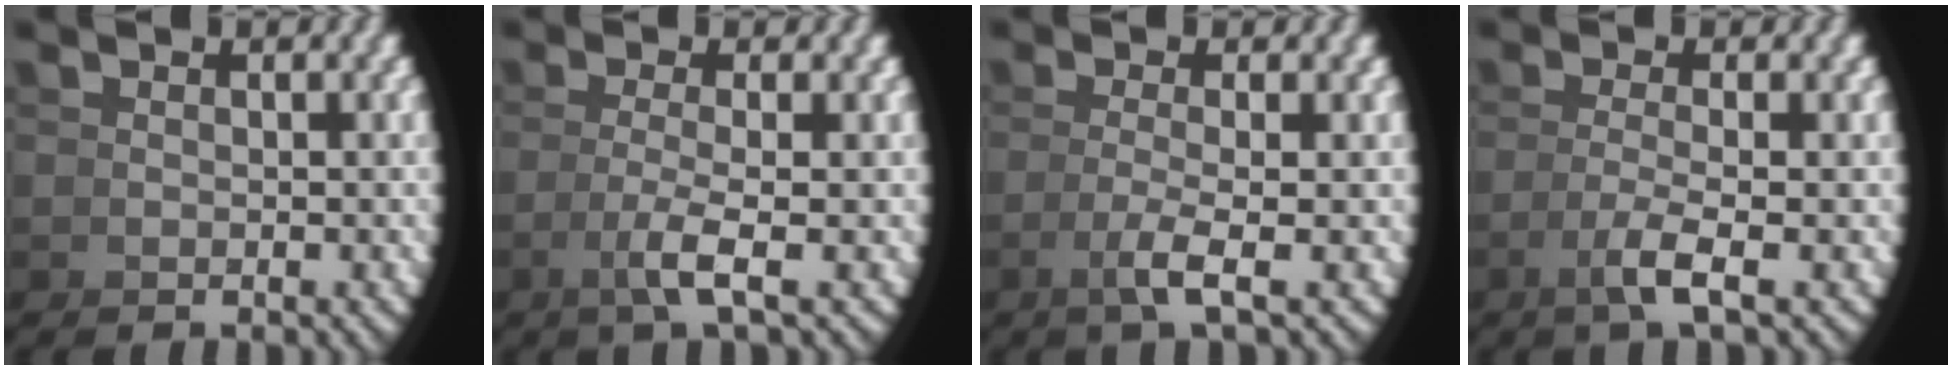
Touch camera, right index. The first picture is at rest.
{"total": 2.9, "force": [-0.5, -0.6, 2.8], "torque": [-0.055, -0.005, -0.003]}
{"total": 2.6, "force": [-0.5, -0.7, 2.4], "torque": [-0.049, -0.006, -0.005]}
{"total": 2.8, "force": [-0.8, -0.6, 2.6], "torque": [-0.052, -0.005, -0.008]}